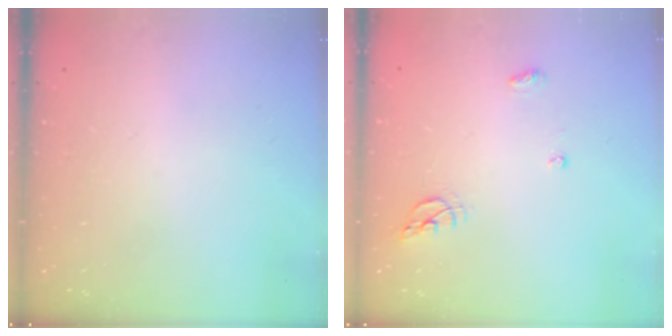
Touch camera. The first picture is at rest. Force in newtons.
{"total": 6.5, "press": 6.5, "slide": 0.1}